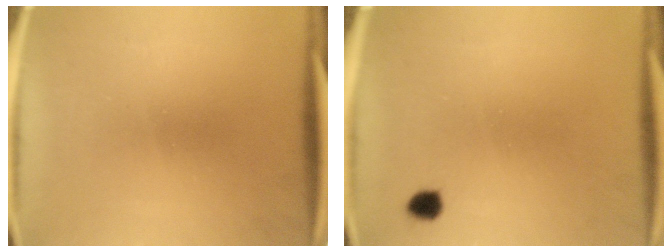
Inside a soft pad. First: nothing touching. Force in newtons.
{"total": 1.9}